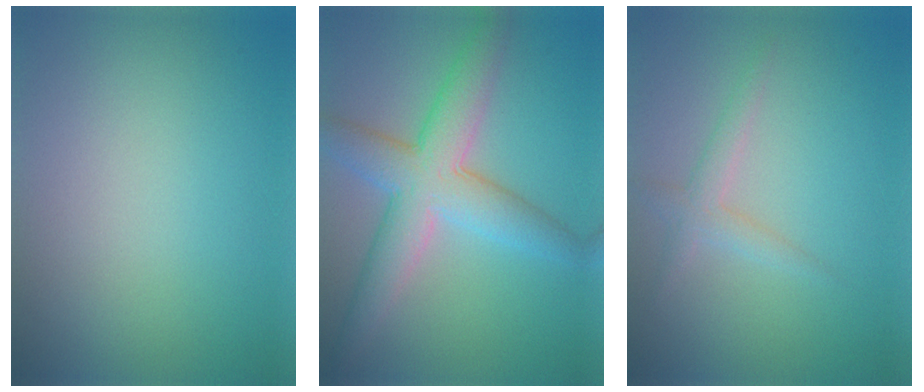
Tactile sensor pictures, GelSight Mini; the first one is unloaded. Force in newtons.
{"total": 6.7, "press": 6.7, "slide": 0.2}
{"total": 1.8, "press": 1.8, "slide": 0.0}